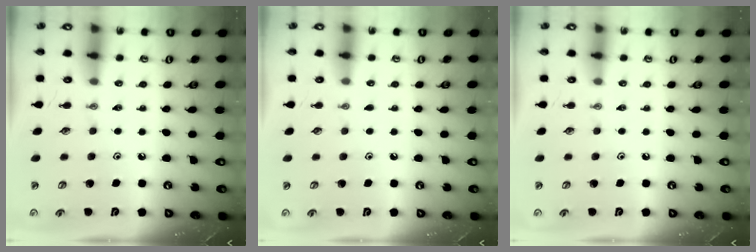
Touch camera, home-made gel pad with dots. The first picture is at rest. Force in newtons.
{"total": 2.3, "press": 2.3, "slide": 0.2}
{"total": 0.0}